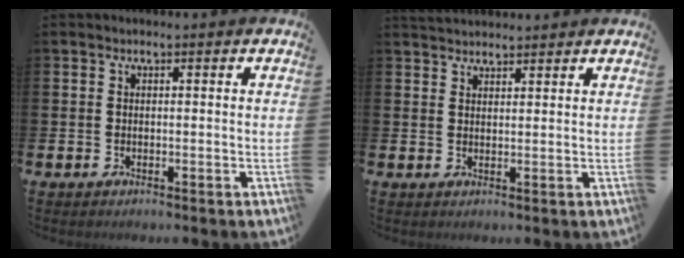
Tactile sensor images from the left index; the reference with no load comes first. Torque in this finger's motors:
{"motor_torque": [-0.02, -0.14, 0.04, 0.08]}